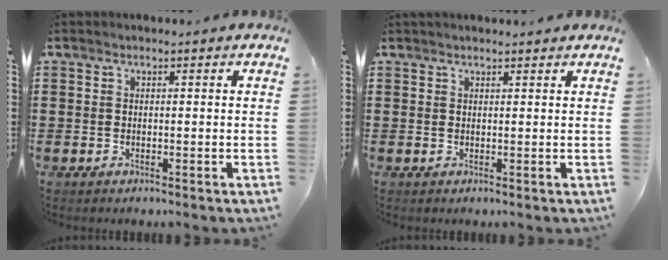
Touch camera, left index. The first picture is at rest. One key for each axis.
{"total": 0.9, "fx": 0.8, "fy": 0.1, "fz": 0.2, "tx": -0.007, "ty": 0.000, "tz": 0.016}